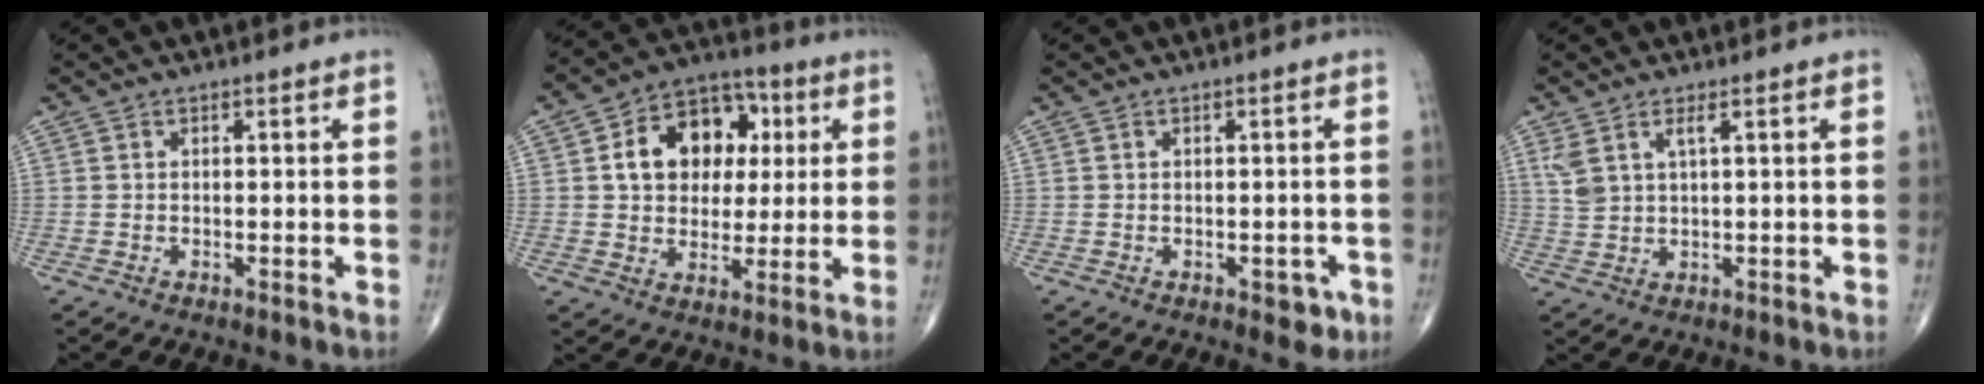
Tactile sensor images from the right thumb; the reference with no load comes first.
{"total": 14.9, "force": [3.3, 11.1, 9.4], "torque": [-0.108, 0.012, 0.049]}
{"total": 2.8, "force": [-1.2, 1.6, 1.9], "torque": [-0.002, 0.002, -0.012]}
{"total": 4.2, "force": [2.1, 1.4, 3.4], "torque": [-0.080, -0.006, 0.051]}